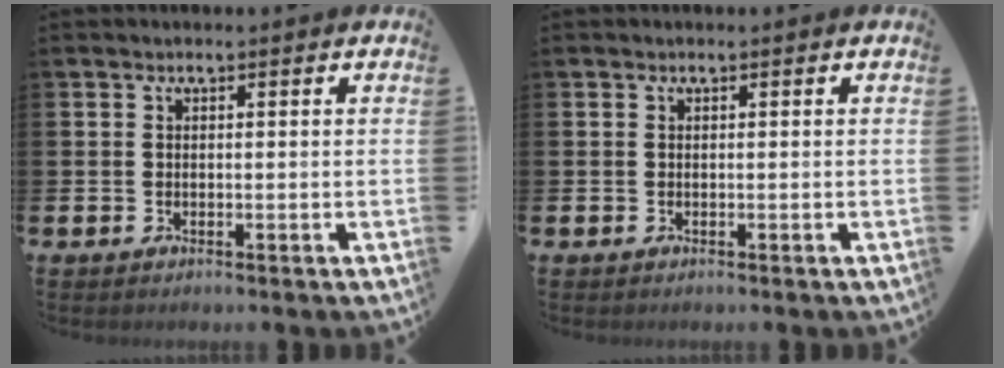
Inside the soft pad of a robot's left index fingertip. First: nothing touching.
{"total": 0.0}